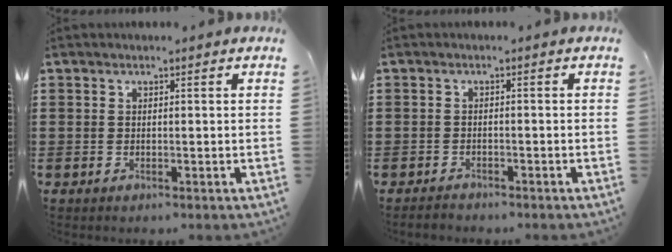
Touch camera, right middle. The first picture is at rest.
{"total": 1.0, "force": [-1.0, 0.2, 0.0], "torque": [-0.004, 0.001, -0.022]}